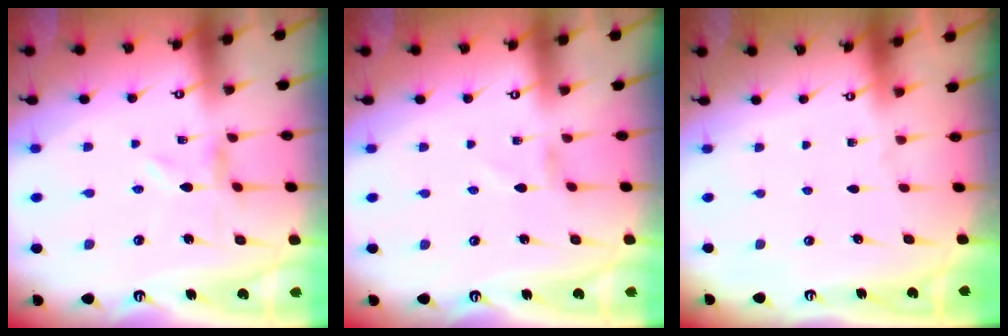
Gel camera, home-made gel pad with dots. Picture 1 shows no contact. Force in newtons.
{"total": 0.8, "press": 0.8, "slide": 0.1}
{"total": 0.0}